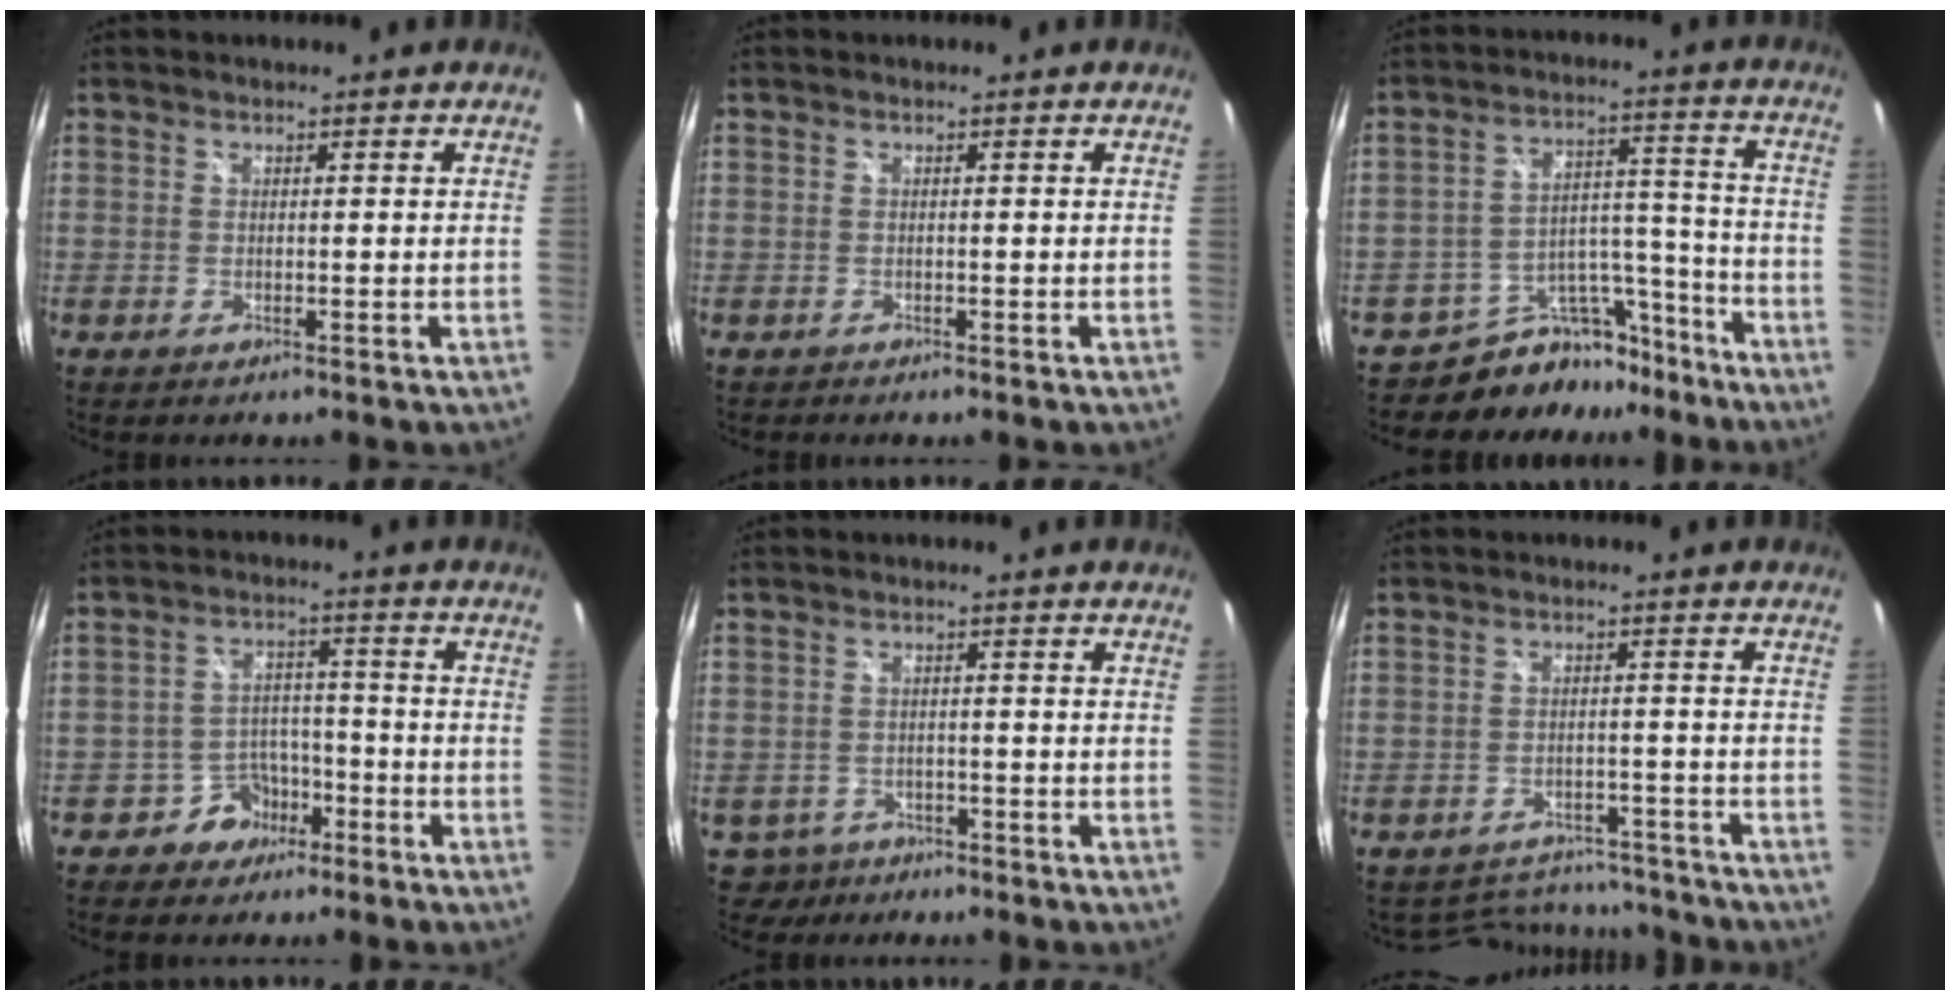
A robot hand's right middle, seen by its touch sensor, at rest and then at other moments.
{"total": 0.0}
{"total": 11.2, "force": [-10.0, 5.0, 1.1], "torque": [-0.017, 0.054, -0.148]}
{"total": 6.1, "force": [-4.0, 4.5, 1.1], "torque": [-0.027, 0.023, -0.058]}
{"total": 4.8, "force": [-3.1, 3.6, 0.6], "torque": [-0.026, 0.001, -0.046]}
{"total": 11.5, "force": [-10.2, 4.9, 2.1], "torque": [-0.052, 0.022, -0.124]}